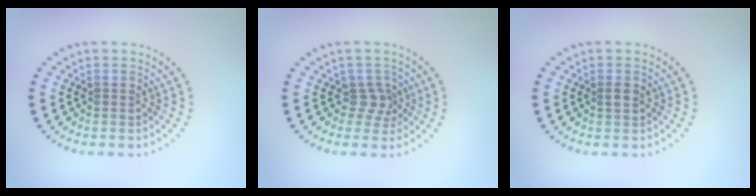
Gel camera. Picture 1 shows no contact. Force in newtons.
{"total": 1.9, "press": 1.4, "slide": 1.3}
{"total": 1.0, "press": 0.9, "slide": 0.3}